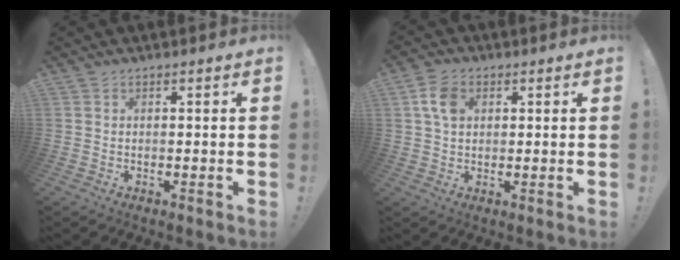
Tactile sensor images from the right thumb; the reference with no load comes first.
{"total": 7.2, "force": [1.8, 5.2, 4.6], "torque": [-0.090, 0.010, 0.037]}